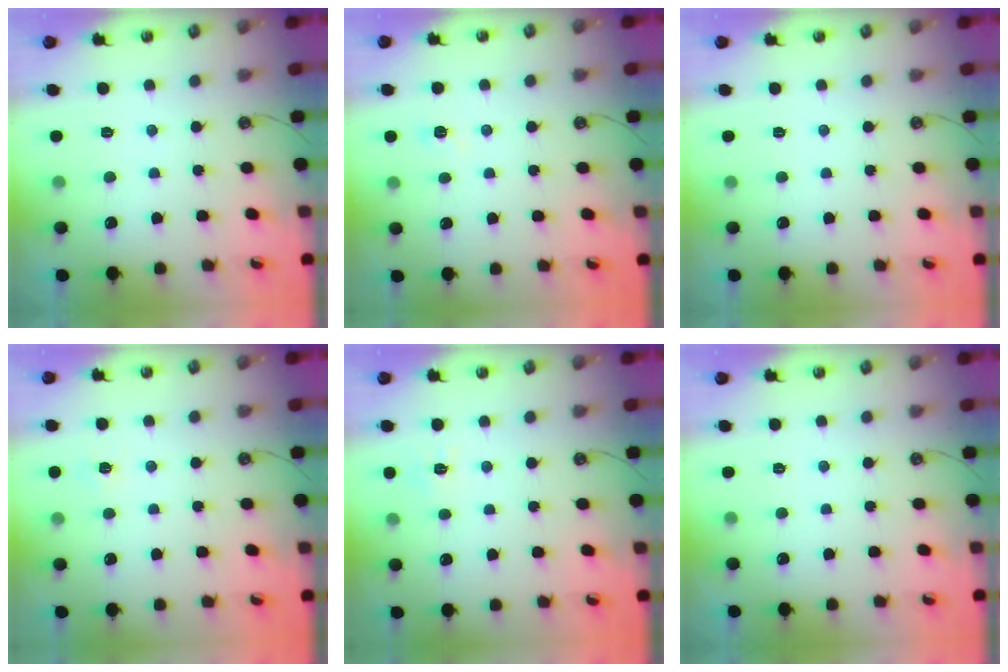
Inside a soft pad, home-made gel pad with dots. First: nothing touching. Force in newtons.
{"total": 3.3, "press": 3.3, "slide": 0.4}
{"total": 0.0}
{"total": 4.4, "press": 4.3, "slide": 0.4}
{"total": 6.7, "press": 6.7, "slide": 0.8}
{"total": 0.0}